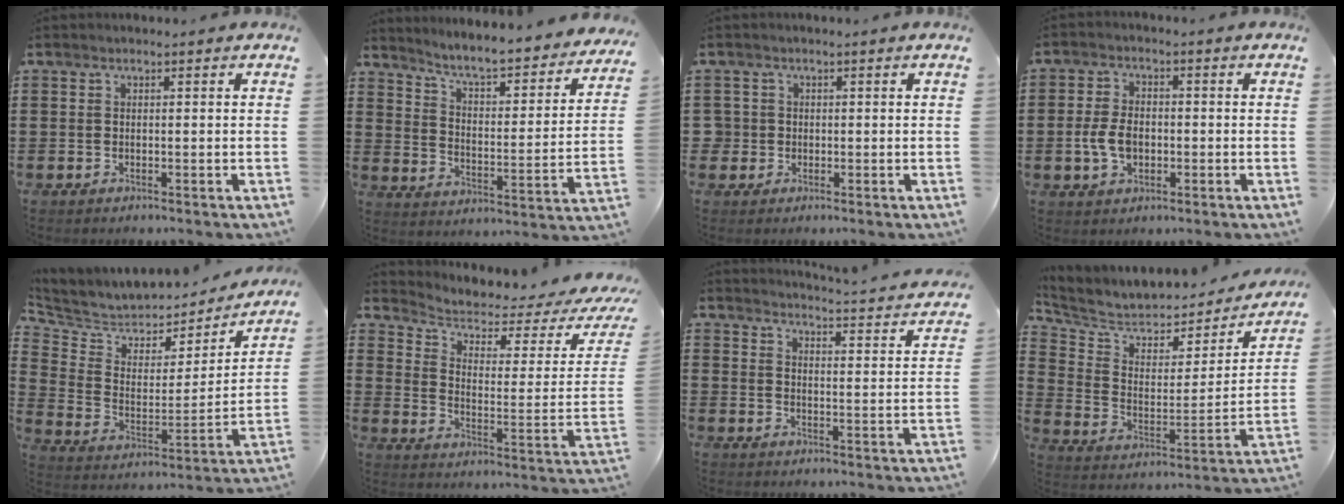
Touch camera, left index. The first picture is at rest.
{"total": 5.0, "force": [4.6, -0.3, 2.0], "torque": [-0.062, -0.045, 0.068]}
{"total": 1.7, "force": [-0.1, 1.7, 0.3], "torque": [-0.013, 0.006, -0.007]}
{"total": 5.4, "force": [-1.0, 3.3, 4.1], "torque": [-0.097, 0.001, -0.023]}
{"total": 5.0, "force": [4.5, 2.1, 0.3], "torque": [-0.043, -0.039, 0.073]}
{"total": 3.6, "force": [2.4, 1.5, 2.3], "torque": [-0.061, -0.020, 0.036]}
{"total": 3.1, "force": [3.0, -0.6, 0.6], "torque": [-0.022, -0.037, 0.043]}
{"total": 6.0, "force": [5.1, 2.4, 1.9], "torque": [-0.062, -0.040, 0.084]}